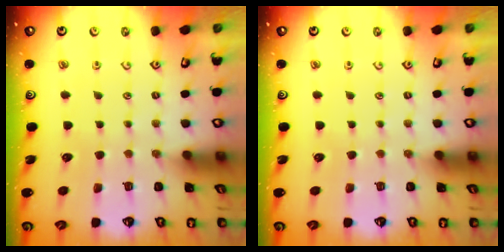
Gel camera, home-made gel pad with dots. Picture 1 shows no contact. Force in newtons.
{"total": 0.0}